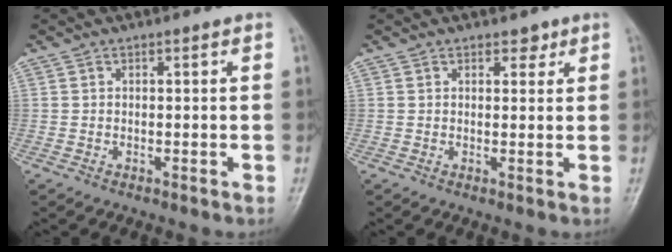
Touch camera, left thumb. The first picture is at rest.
{"total": 2.1, "force": [1.4, 1.3, 0.8], "torque": [0.006, -0.007, 0.016]}